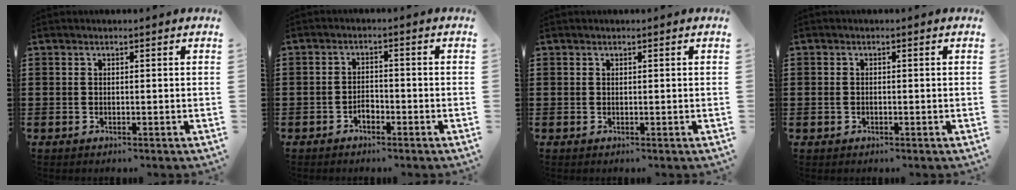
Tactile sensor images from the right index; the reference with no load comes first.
{"total": 2.1, "force": [-1.4, 1.2, 1.2], "torque": [-0.026, 0.002, -0.028]}
{"total": 0.0}
{"total": 0.9, "force": [-0.3, 0.7, 0.4], "torque": [-0.010, 0.004, -0.007]}